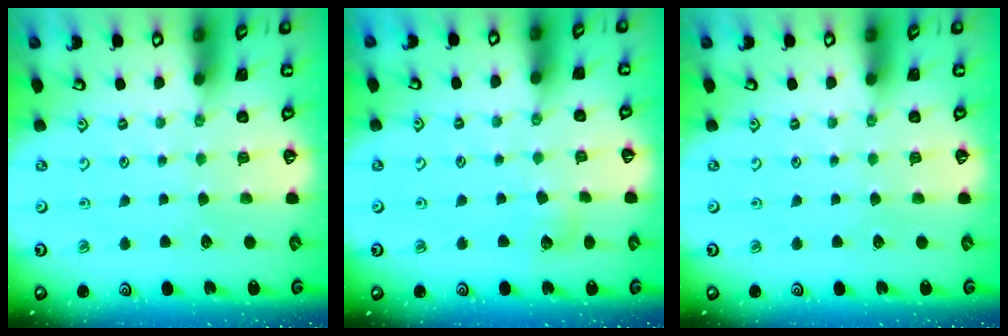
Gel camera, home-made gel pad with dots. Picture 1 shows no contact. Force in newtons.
{"total": 4.8, "press": 4.8, "slide": 0.4}
{"total": 0.0}